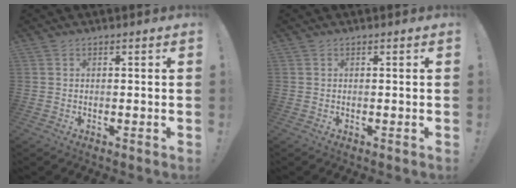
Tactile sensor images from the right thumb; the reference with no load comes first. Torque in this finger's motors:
{"motor_torque": [0.00, 0.00, 0.01, -0.01, 0.00]}